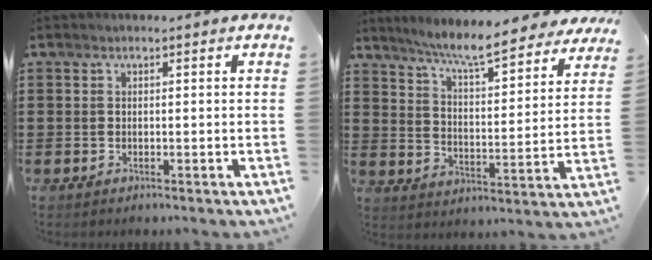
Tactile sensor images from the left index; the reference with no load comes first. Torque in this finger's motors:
{"motor_torque": [2.14, 0.00, 0.42, 0.19]}